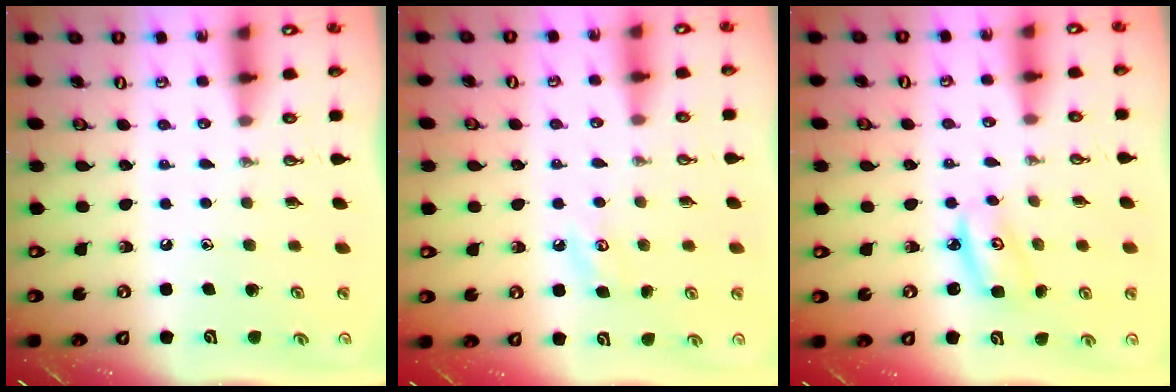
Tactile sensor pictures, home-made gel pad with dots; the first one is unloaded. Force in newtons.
{"total": 5.1, "press": 5.1, "slide": 0.8}
{"total": 4.3, "press": 4.3, "slide": 0.3}